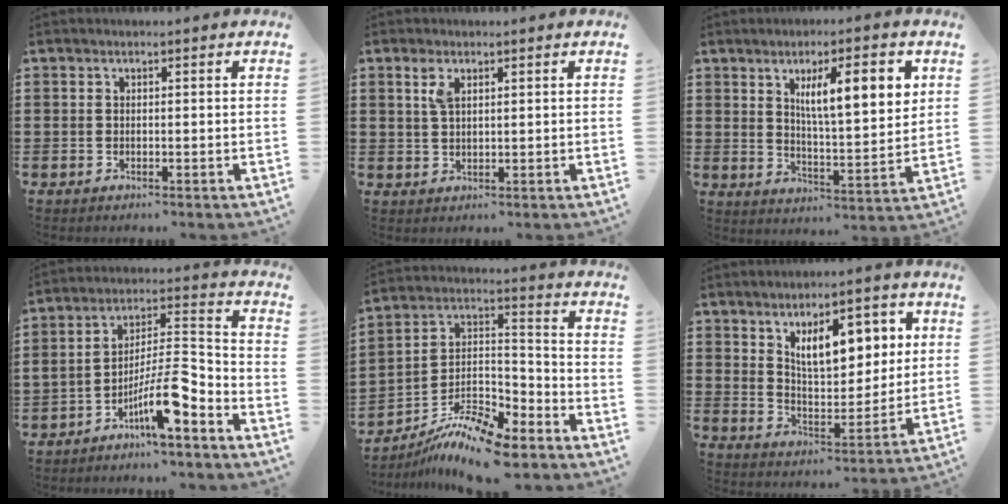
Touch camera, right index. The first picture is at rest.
{"total": 2.6, "force": [1.2, 1.1, 2.0], "torque": [-0.045, 0.006, 0.020]}
{"total": 9.7, "force": [3.8, 2.6, 8.6], "torque": [-0.146, 0.001, 0.058]}
{"total": 10.7, "force": [-6.8, 2.0, 8.1], "torque": [-0.148, 0.000, -0.129]}
{"total": 10.2, "force": [-8.6, 2.8, 4.9], "torque": [-0.101, 0.020, -0.171]}
{"total": 9.7, "force": [4.6, 4.7, 7.1], "torque": [-0.113, -0.007, 0.075]}